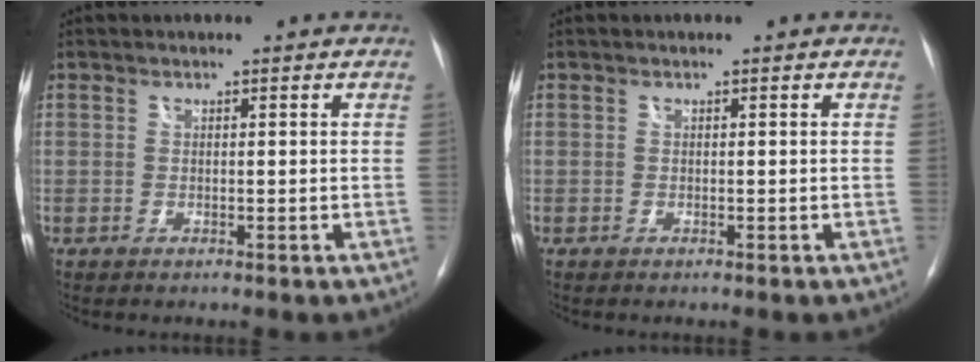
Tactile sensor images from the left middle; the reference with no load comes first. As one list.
[{"total": 0.0}]